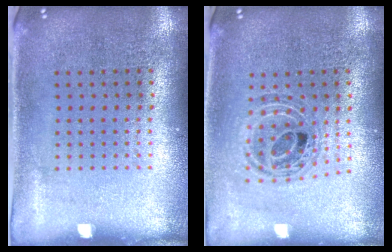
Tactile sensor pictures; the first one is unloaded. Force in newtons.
{"total": 0.7, "press": 0.7, "slide": 0.1}